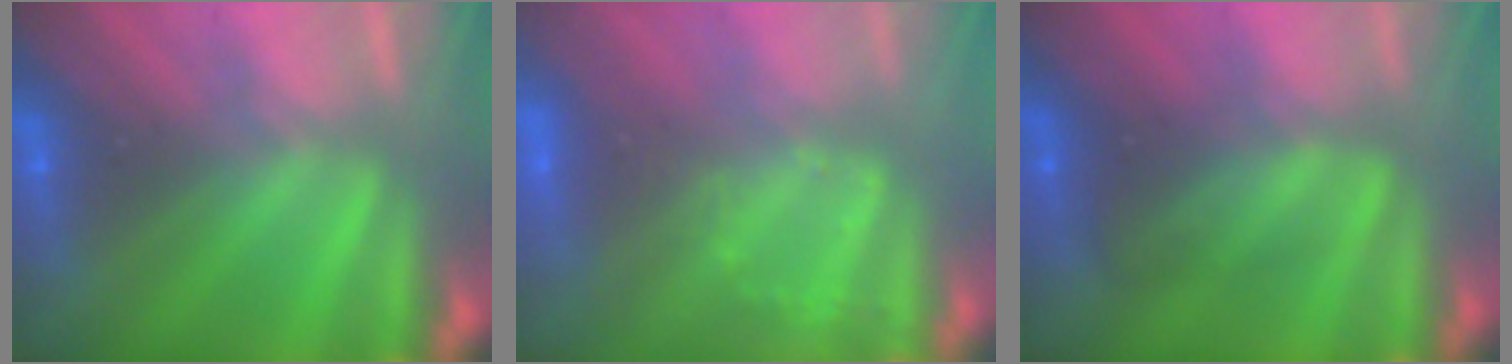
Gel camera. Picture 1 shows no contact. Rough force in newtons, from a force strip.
{"total": 3.2}
{"total": 2.4}